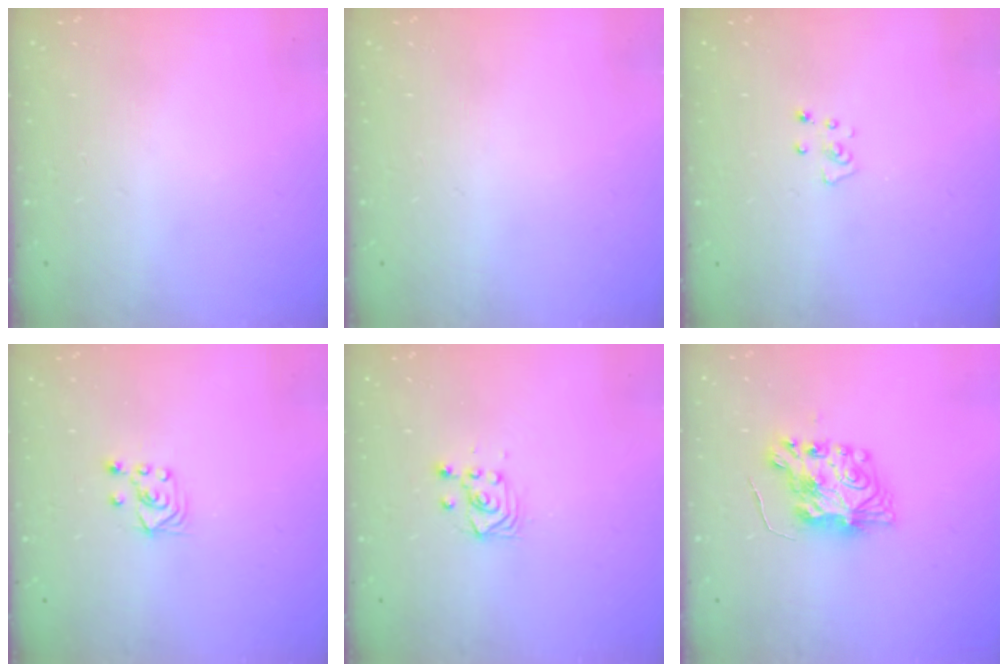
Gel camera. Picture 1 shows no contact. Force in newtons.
{"total": 0.0}
{"total": 3.1, "press": 3.1, "slide": 0.2}
{"total": 2.8, "press": 2.6, "slide": 1.1}
{"total": 2.9, "press": 2.9, "slide": 0.6}
{"total": 9.1, "press": 9.0, "slide": 0.8}